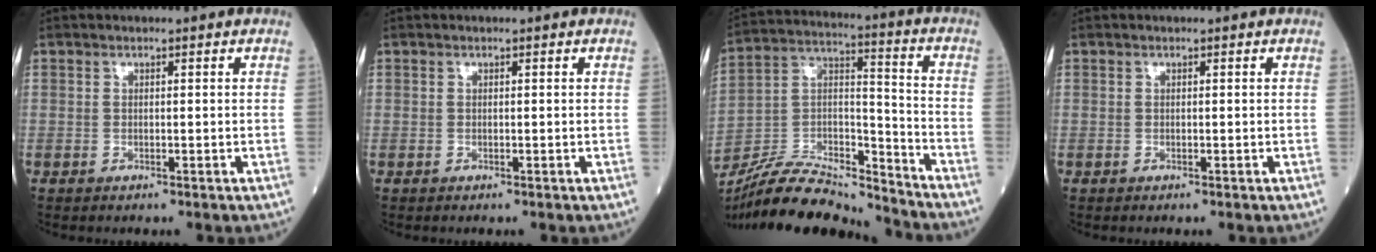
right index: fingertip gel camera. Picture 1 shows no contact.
{"total": 0.0}
{"total": 18.1, "force": [-17.3, 2.4, 4.7], "torque": [-0.087, 0.031, -0.303]}
{"total": 0.0}